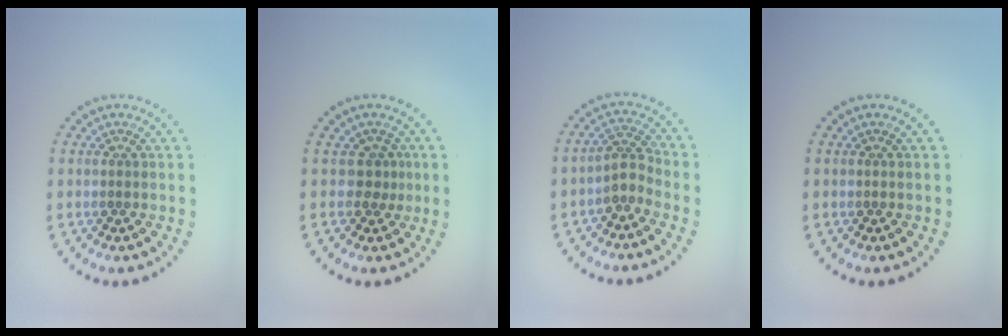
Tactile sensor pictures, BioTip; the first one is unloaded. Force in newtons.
{"total": 1.7, "press": 1.3, "slide": 1.1}
{"total": 2.4, "press": 1.7, "slide": 1.7}
{"total": 0.0}